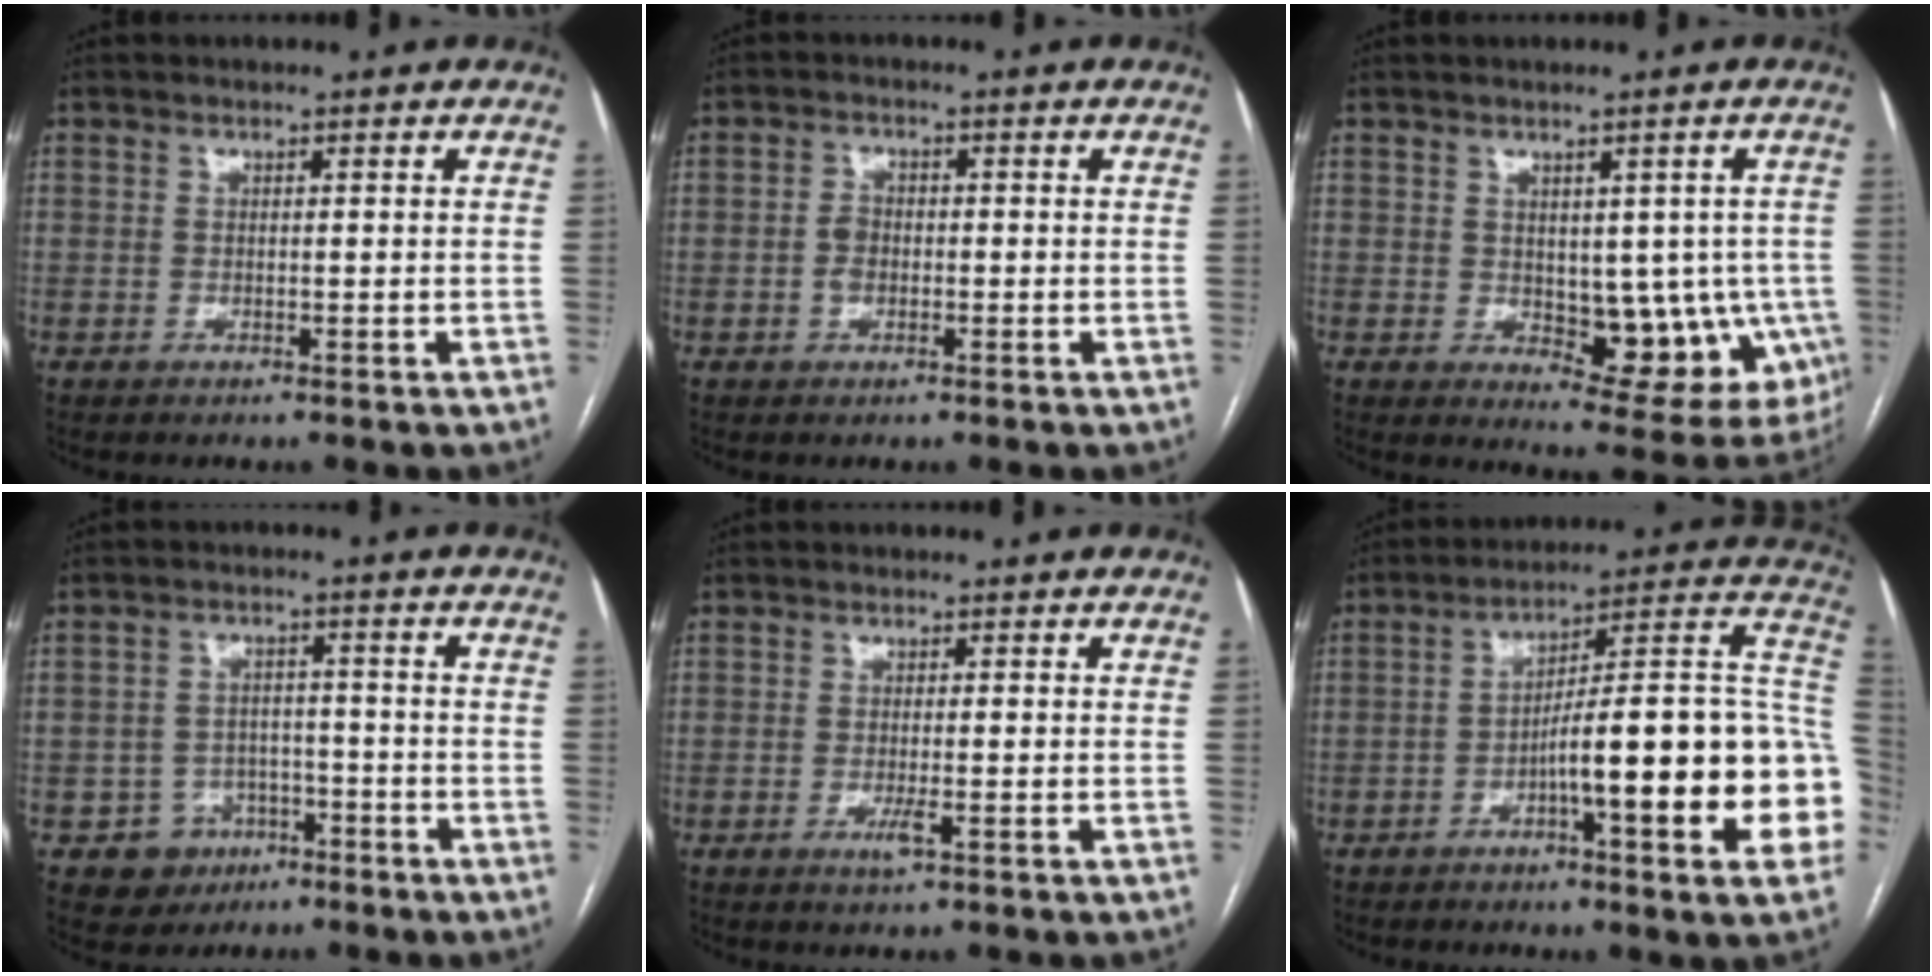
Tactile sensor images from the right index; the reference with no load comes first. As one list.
[{"total": 2.8, "force": [-0.7, 1.9, 2.0], "torque": [-0.040, 0.009, -0.016]}, {"total": 12.0, "force": [-1.3, 6.1, 10.3], "torque": [-0.103, 0.005, 0.002]}, {"total": 5.8, "force": [-2.9, 4.9, 0.5], "torque": [0.001, 0.014, -0.039]}, {"total": 2.0, "force": [-0.8, 0.0, 1.8], "torque": [-0.032, -0.005, -0.014]}, {"total": 22.7, "force": [-5.4, 2.5, 21.9], "torque": [-0.230, 0.028, -0.072]}]